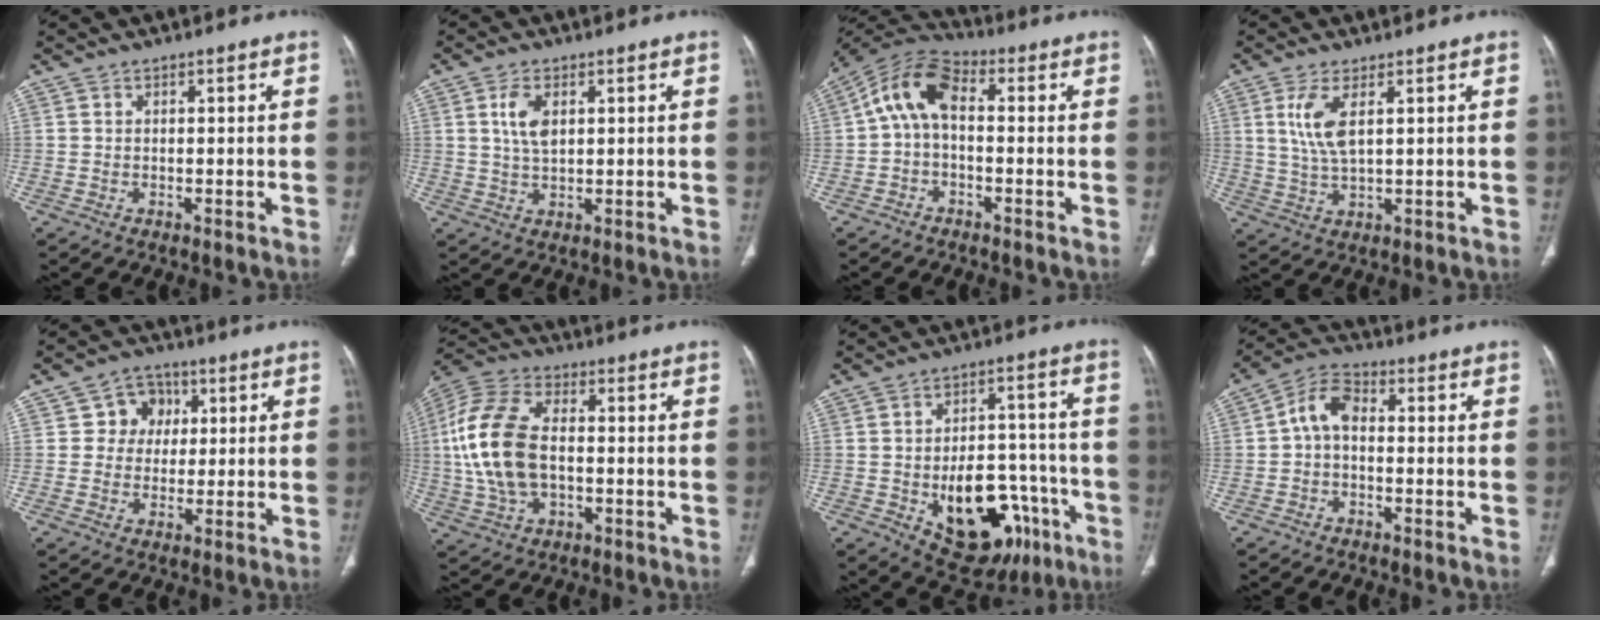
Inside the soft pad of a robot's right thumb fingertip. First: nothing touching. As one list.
[{"total": 4.9, "force": [1.5, 2.6, 3.9], "torque": [-0.073, -0.003, 0.030]}, {"total": 9.6, "force": [0.3, 5.5, 7.8], "torque": [-0.141, 0.034, -0.010]}, {"total": 6.2, "force": [2.0, 2.1, 5.5], "torque": [-0.124, -0.008, 0.048]}, {"total": 6.4, "force": [1.5, 5.9, 2.0], "torque": [0.009, 0.007, 0.017]}, {"total": 16.8, "force": [-0.4, 9.9, 13.6], "torque": [-0.293, 0.019, -0.008]}, {"total": 20.1, "force": [-7.9, 11.8, 14.3], "torque": [-0.169, 0.043, -0.095]}, {"total": 6.3, "force": [-0.2, 3.9, 5.0], "torque": [-0.085, 0.024, -0.017]}]